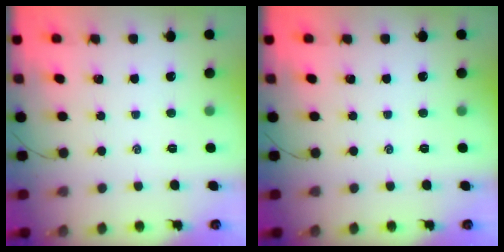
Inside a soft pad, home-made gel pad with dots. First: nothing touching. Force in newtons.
{"total": 0.0}